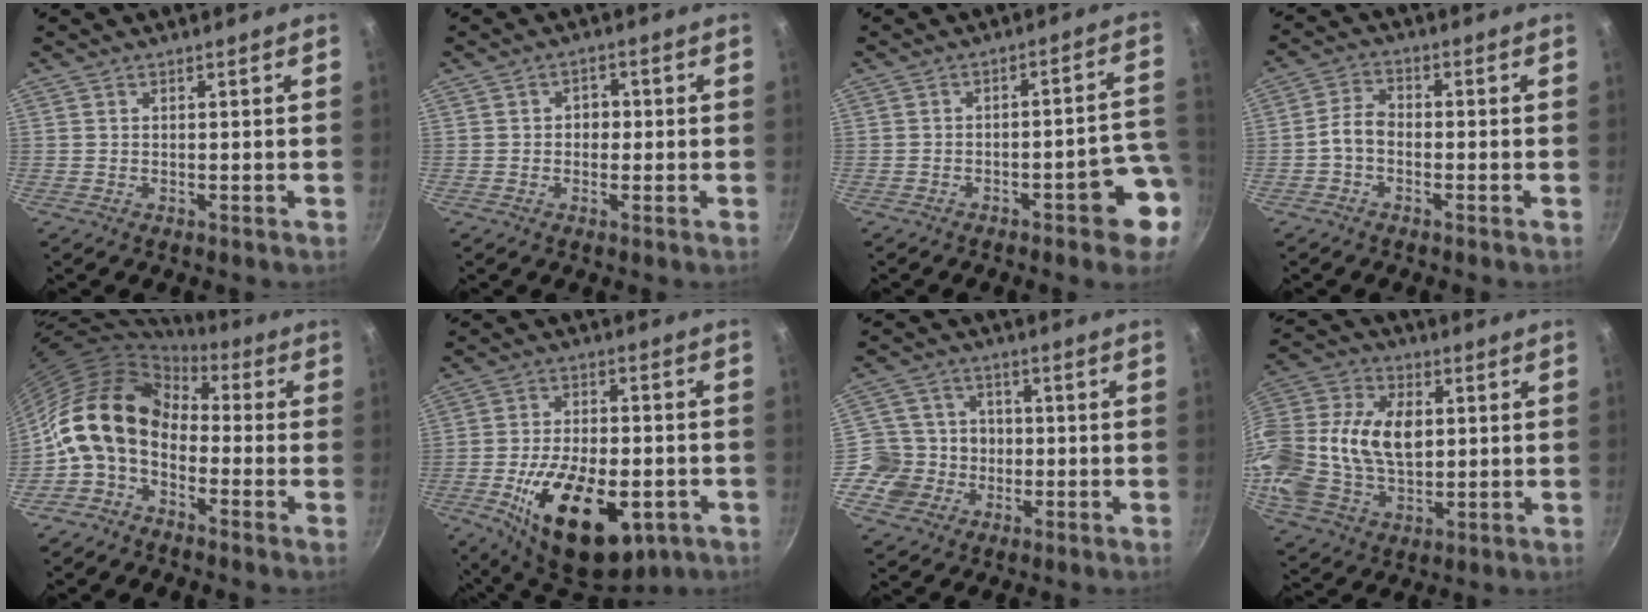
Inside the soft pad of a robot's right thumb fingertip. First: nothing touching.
{"total": 2.9, "force": [-0.1, 2.4, 1.6], "torque": [-0.005, 0.007, -0.004]}
{"total": 8.8, "force": [-3.4, 2.8, 7.6], "torque": [-0.062, 0.043, -0.039]}
{"total": 4.0, "force": [-1.5, 2.6, 2.6], "torque": [-0.051, 0.027, -0.039]}
{"total": 14.2, "force": [-1.8, 10.1, 9.8], "torque": [-0.165, 0.042, -0.055]}
{"total": 21.7, "force": [-7.3, 11.6, 16.8], "torque": [-0.260, 0.015, -0.104]}
{"total": 9.1, "force": [-1.6, 8.7, 2.0], "torque": [0.000, 0.026, -0.043]}
{"total": 24.9, "force": [2.6, 17.2, 17.8], "torque": [-0.380, 0.026, 0.046]}